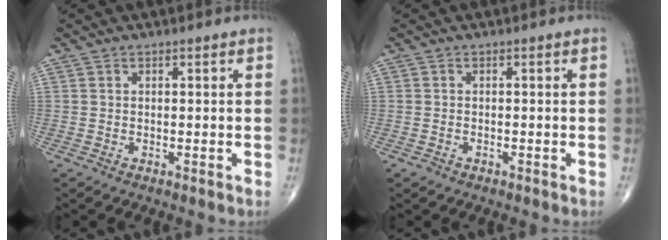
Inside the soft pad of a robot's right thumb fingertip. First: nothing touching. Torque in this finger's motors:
{"motor_torque": [0.26, 0.03, -0.26, -0.21, 0.04]}